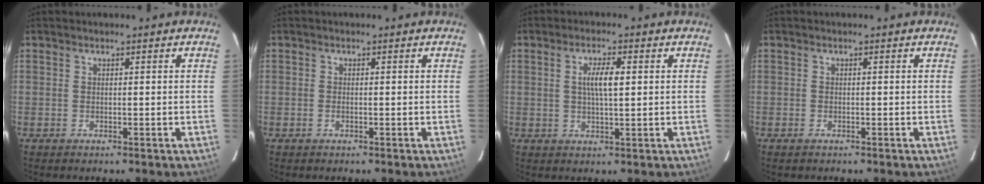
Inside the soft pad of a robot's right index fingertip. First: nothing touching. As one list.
[{"total": 0.7, "force": [-0.3, 0.3, 0.5], "torque": [-0.011, 0.001, -0.007]}, {"total": 4.6, "force": [0.9, 1.1, 4.4], "torque": [-0.080, 0.004, 0.016]}, {"total": 0.9, "force": [-0.7, 0.5, 0.3], "torque": [-0.007, -0.001, -0.014]}]